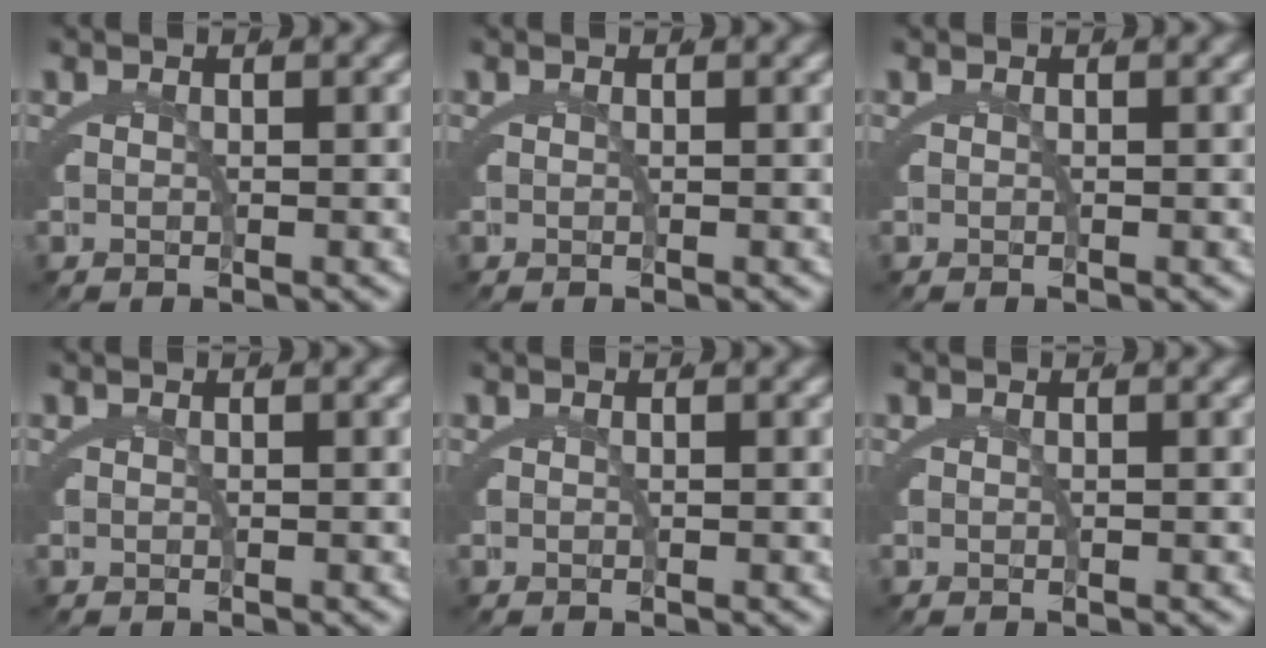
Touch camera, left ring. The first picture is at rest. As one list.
[{"total": 0.0}, {"total": 0.0}, {"total": 0.0}, {"total": 0.0}, {"total": 0.0}]